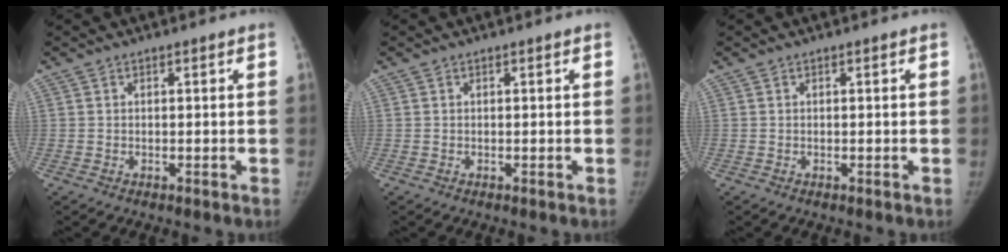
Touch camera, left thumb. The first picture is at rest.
{"total": 0.0}
{"total": 0.0}